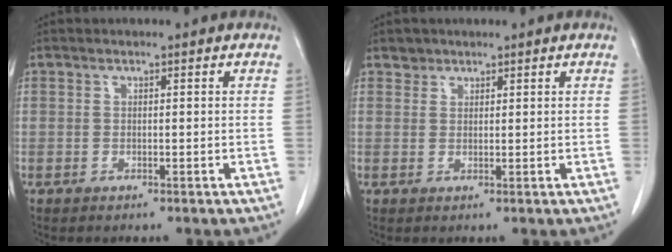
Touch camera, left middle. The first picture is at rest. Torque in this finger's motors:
{"motor_torque": [0.01, -0.01, 0.02, -0.02]}